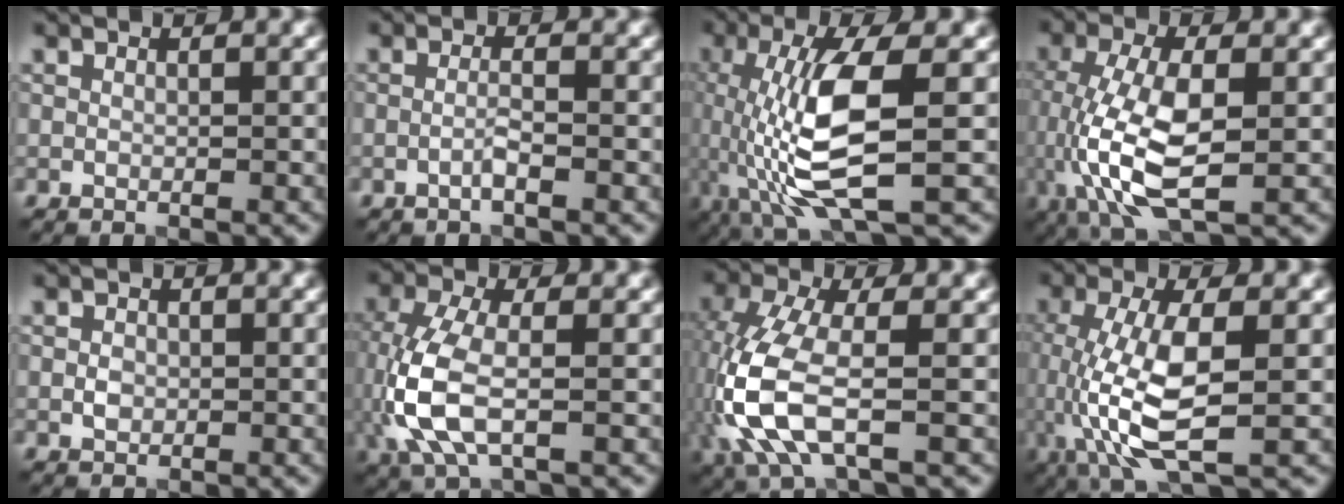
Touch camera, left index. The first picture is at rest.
{"total": 1.4, "force": [-0.6, 0.1, 1.2], "torque": [-0.022, 0.005, -0.014]}
{"total": 9.2, "force": [-1.0, 2.6, 8.8], "torque": [-0.181, -0.002, -0.017]}
{"total": 9.1, "force": [-1.2, 3.4, 8.3], "torque": [-0.176, -0.002, -0.023]}
{"total": 1.2, "force": [-0.1, 1.0, 0.7], "torque": [-0.014, 0.000, -0.005]}
{"total": 6.7, "force": [-1.1, 3.1, 5.8], "torque": [-0.145, 0.003, -0.024]}
{"total": 7.3, "force": [-1.8, 2.9, 6.4], "torque": [-0.164, 0.002, -0.041]}
{"total": 8.2, "force": [-0.8, 2.7, 7.7], "torque": [-0.165, -0.003, -0.015]}